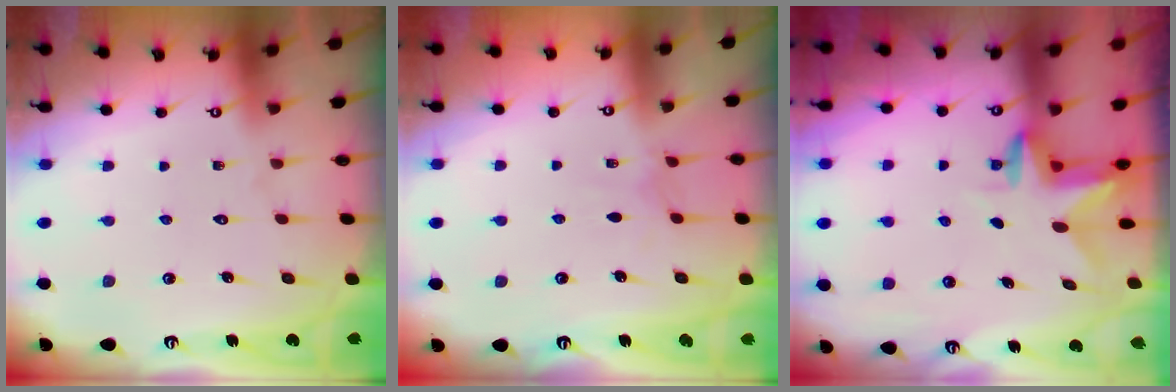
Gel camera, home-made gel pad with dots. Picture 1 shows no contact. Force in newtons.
{"total": 3.0, "press": 3.0, "slide": 0.3}
{"total": 3.1, "press": 3.1, "slide": 0.2}